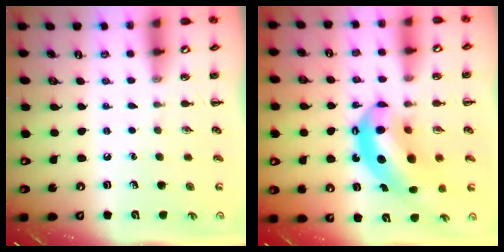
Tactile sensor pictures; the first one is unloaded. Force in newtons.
{"total": 13.3, "press": 12.7, "slide": 3.7}